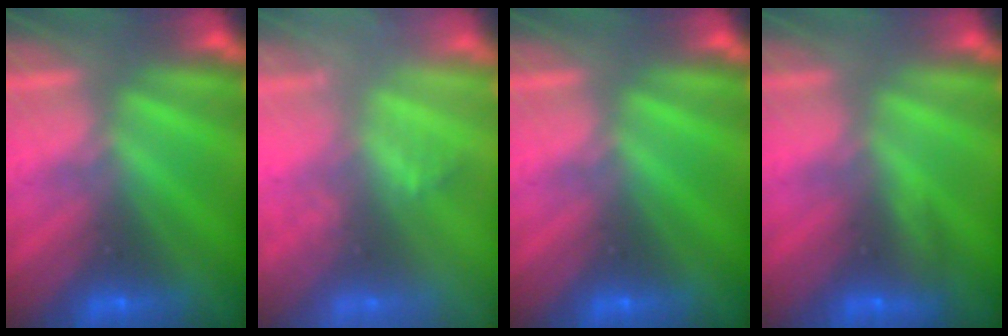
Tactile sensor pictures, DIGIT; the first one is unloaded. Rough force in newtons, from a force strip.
{"total": 2.1}
{"total": 0.0}
{"total": 3.0}